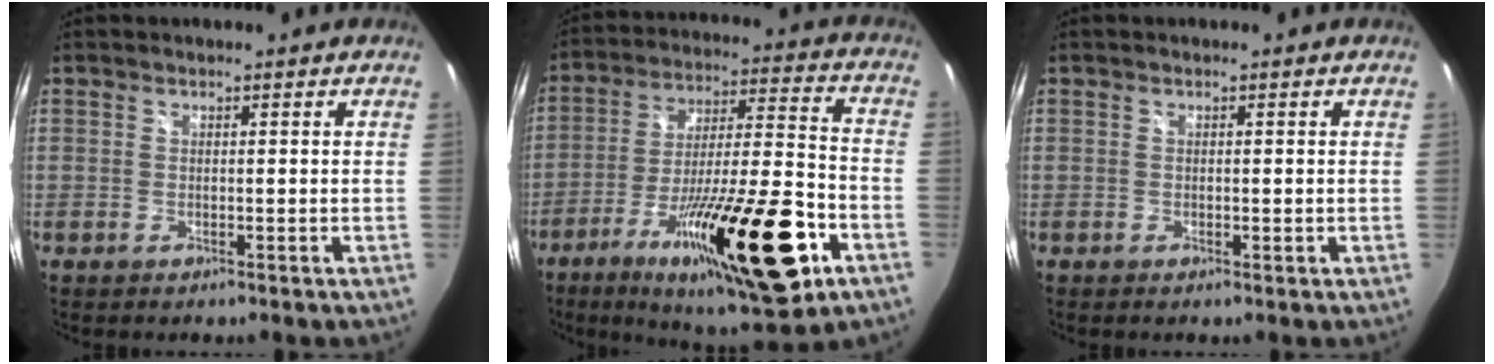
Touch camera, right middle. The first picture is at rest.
{"total": 27.5, "force": [-12.8, 6.0, 23.6], "torque": [-0.398, -0.046, -0.204]}
{"total": 0.5, "force": [-0.2, 0.3, 0.4], "torque": [-0.006, 0.000, -0.003]}